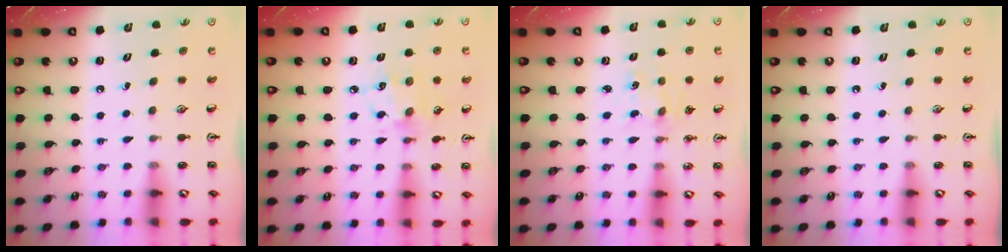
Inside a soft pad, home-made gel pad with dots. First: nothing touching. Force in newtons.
{"total": 7.8, "press": 7.8, "slide": 0.6}
{"total": 0.9, "press": 0.9, "slide": 0.2}
{"total": 0.0}